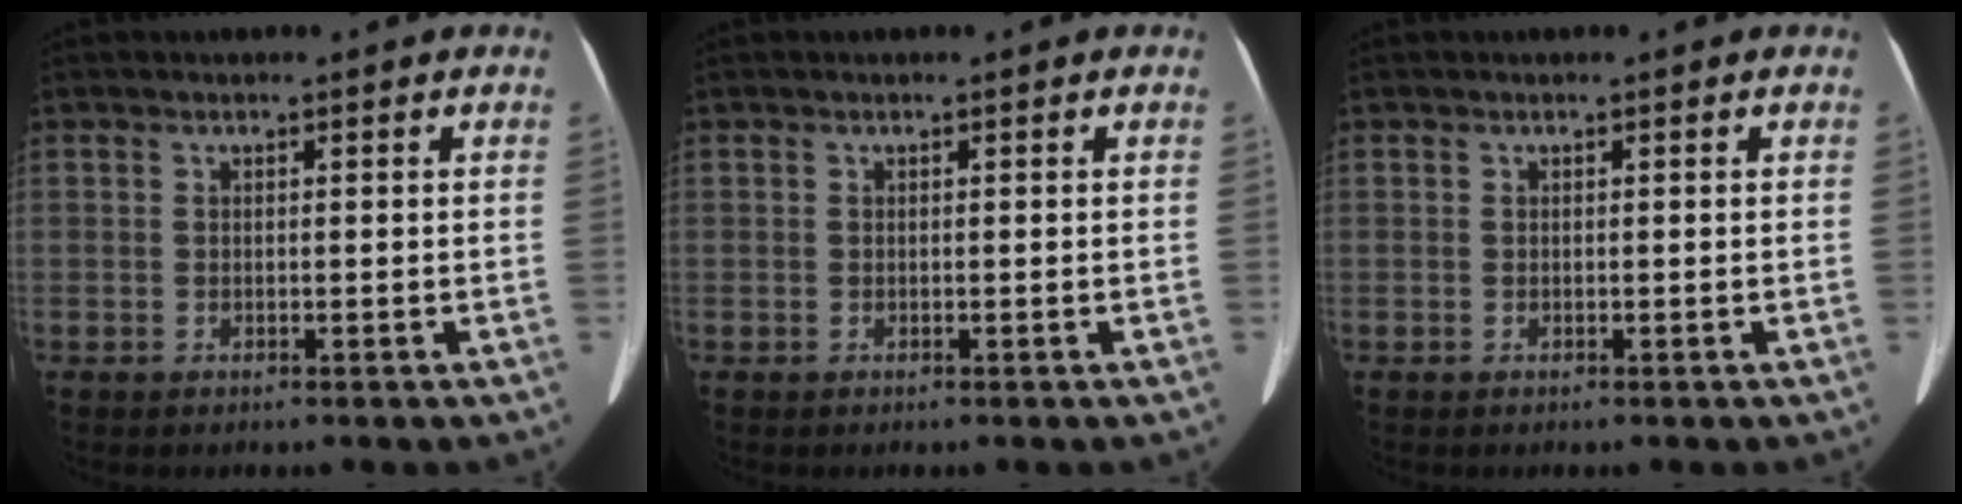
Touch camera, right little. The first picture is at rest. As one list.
[{"total": 0.0}, {"total": 0.0}]